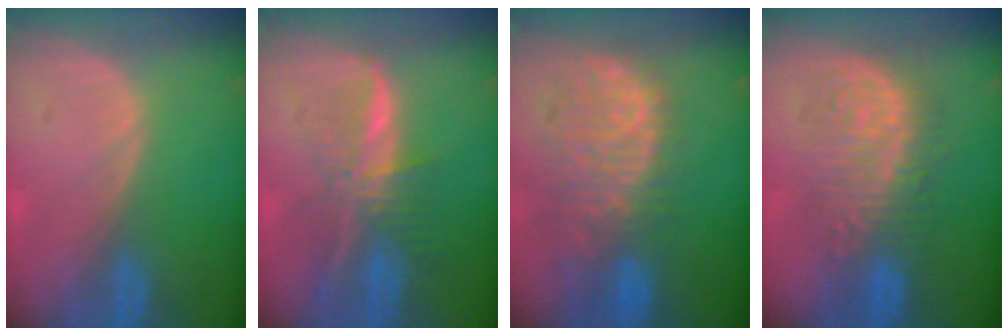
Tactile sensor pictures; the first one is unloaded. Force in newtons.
{"total": 7.9, "press": 6.6, "slide": 4.2}
{"total": 11.3, "press": 9.6, "slide": 5.8}
{"total": 9.0, "press": 9.0, "slide": 0.6}